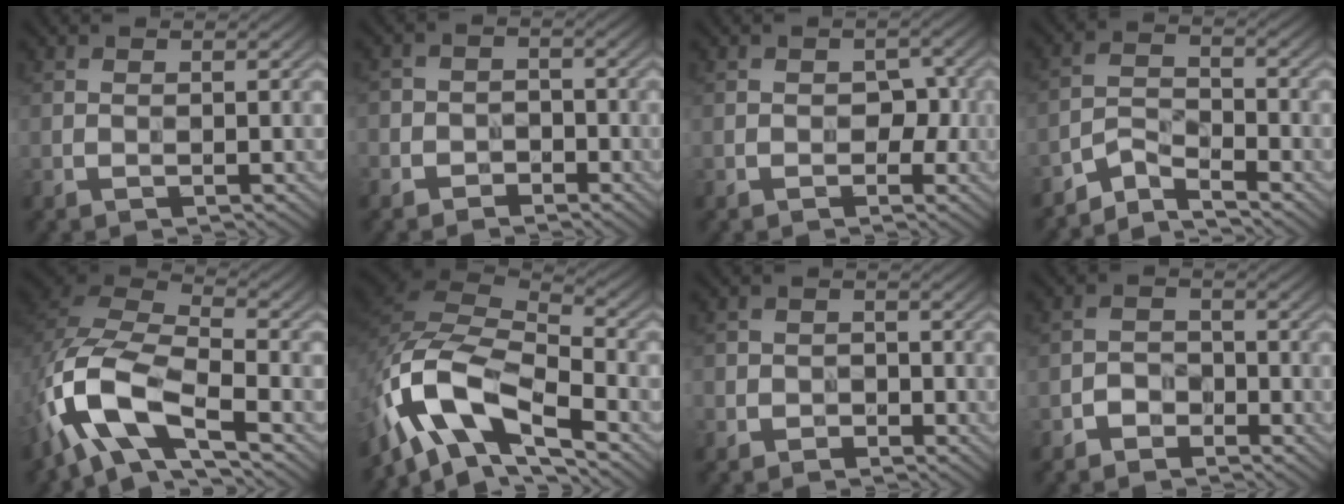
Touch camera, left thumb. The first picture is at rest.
{"total": 3.1, "force": [-2.1, 2.2, -0.2], "torque": [0.022, 0.008, -0.056]}
{"total": 2.6, "force": [-0.8, 2.0, 1.5], "torque": [-0.013, -0.002, -0.015]}
{"total": 3.6, "force": [-3.6, -0.1, 0.5], "torque": [-0.012, 0.002, -0.086]}
{"total": 12.4, "force": [-6.3, 5.3, 9.2], "torque": [-0.201, -0.011, -0.138]}
{"total": 13.2, "force": [-7.9, 5.7, 8.8], "torque": [-0.194, -0.012, -0.160]}
{"total": 2.1, "force": [-1.5, 1.5, -0.3], "torque": [0.019, 0.002, -0.039]}
{"total": 2.0, "force": [-1.8, 0.9, 0.0], "torque": [0.005, 0.008, -0.042]}